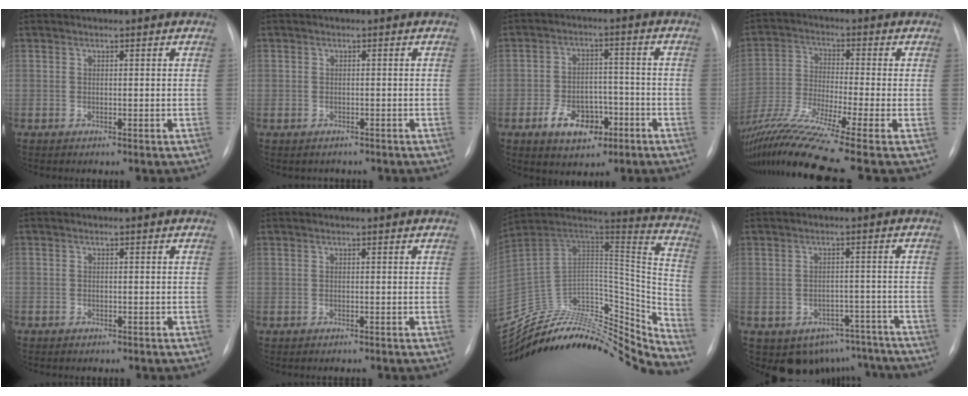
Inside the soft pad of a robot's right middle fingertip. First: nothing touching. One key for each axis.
{"total": 2.1, "fx": -1.3, "fy": 1.7, "fz": -0.1, "tx": -0.004, "ty": 0.005, "tz": -0.019}
{"total": 8.0, "fx": -3.9, "fy": 4.9, "fz": 5.0, "tx": -0.086, "ty": 0.012, "tz": -0.059}
{"total": 15.8, "fx": -12.1, "fy": -2.2, "fz": 10.0, "tx": -0.212, "ty": -0.029, "tz": -0.220}
{"total": 1.0, "fx": -0.7, "fy": 0.7, "fz": 0.1, "tx": -0.007, "ty": 0.003, "tz": -0.010}
{"total": 0.0}
{"total": 33.7, "fx": -30.7, "fy": 8.7, "fz": 10.8, "tx": -0.143, "ty": 0.010, "tz": -0.449}
{"total": 10.7, "fx": -8.1, "fy": 6.7, "fz": 1.8, "tx": -0.007, "ty": 0.028, "tz": -0.090}